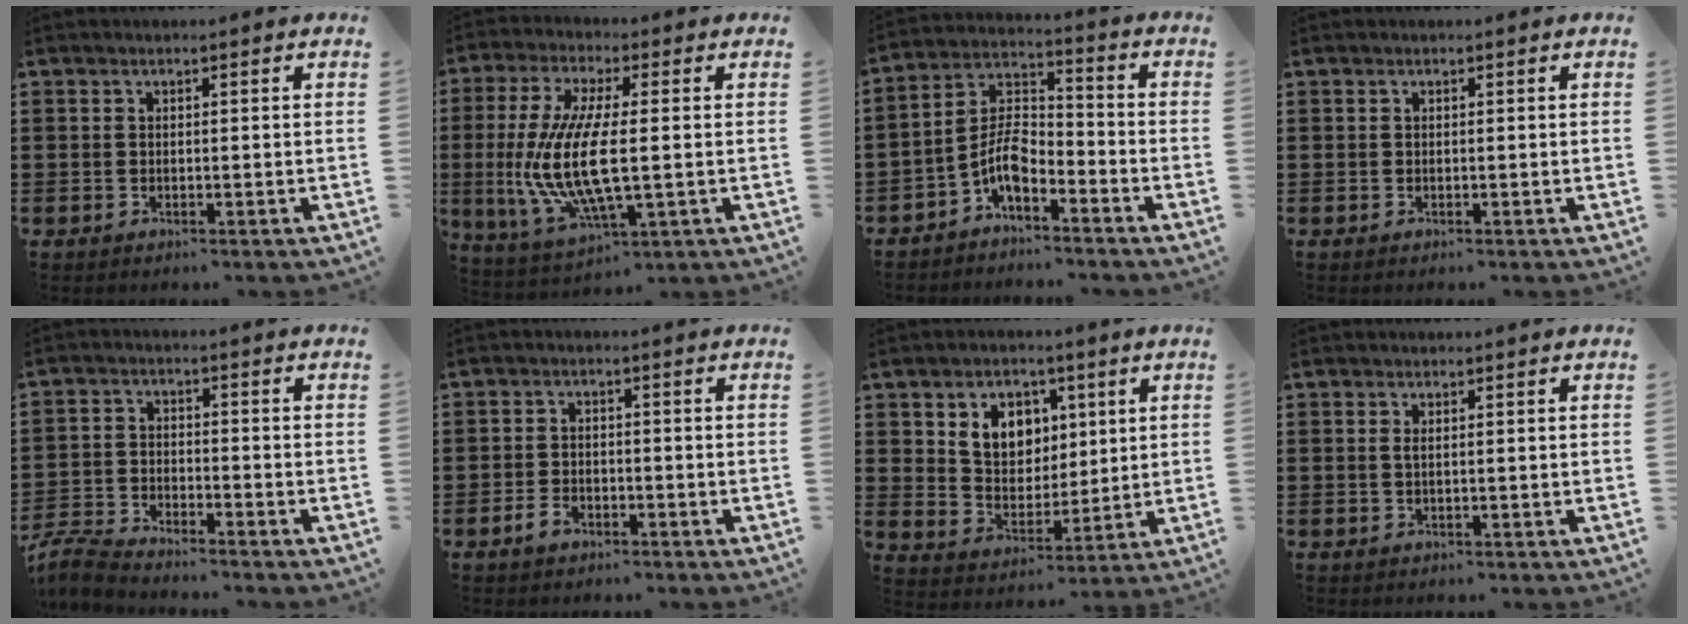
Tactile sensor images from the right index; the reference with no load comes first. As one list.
[{"total": 12.2, "force": [-0.5, 3.9, 11.6], "torque": [-0.270, -0.024, -0.018]}, {"total": 6.8, "force": [-4.2, 3.0, 4.5], "torque": [-0.108, 0.000, -0.087]}, {"total": 0.0}, {"total": 4.5, "force": [-4.4, 0.2, 0.9], "torque": [-0.039, -0.006, -0.094]}, {"total": 2.4, "force": [-1.5, 1.3, 1.3], "torque": [-0.032, 0.001, -0.032]}, {"total": 7.2, "force": [3.2, 5.8, 2.8], "torque": [-0.069, 0.009, 0.056]}, {"total": 0.7, "force": [0.2, 0.2, 0.7], "torque": [-0.015, 0.000, 0.003]}]